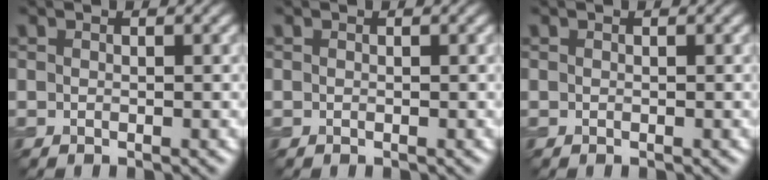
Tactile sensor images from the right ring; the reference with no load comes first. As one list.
[{"total": 0.0}, {"total": 0.0}]